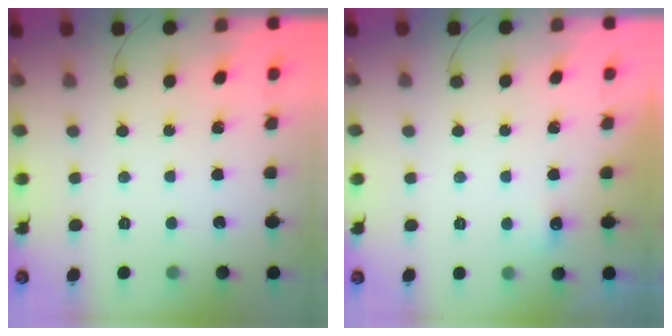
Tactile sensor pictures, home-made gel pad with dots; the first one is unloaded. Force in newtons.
{"total": 4.2, "press": 4.1, "slide": 1.1}